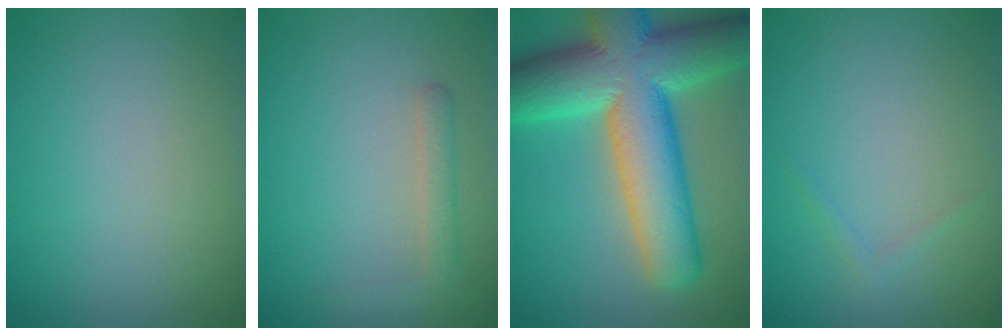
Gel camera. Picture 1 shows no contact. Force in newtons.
{"total": 1.9, "press": 1.9, "slide": 0.1}
{"total": 14.6, "press": 14.5, "slide": 0.7}
{"total": 0.7, "press": 0.7, "slide": 0.1}